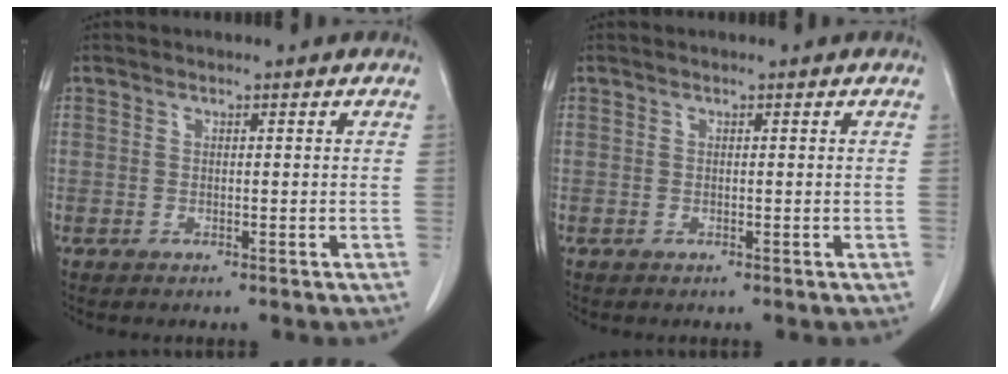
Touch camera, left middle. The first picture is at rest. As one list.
[{"total": 0.0}]